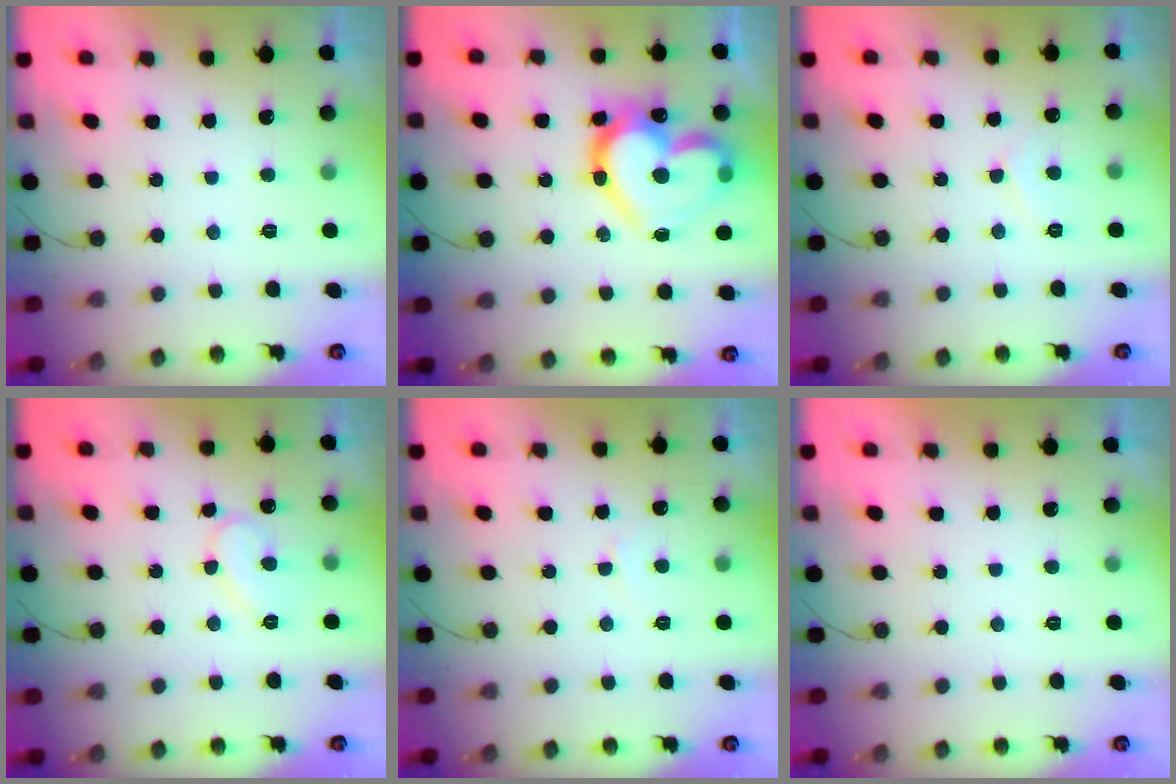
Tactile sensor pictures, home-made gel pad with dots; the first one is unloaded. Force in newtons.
{"total": 23.8, "press": 23.8, "slide": 1.8}
{"total": 4.8, "press": 4.8, "slide": 0.4}
{"total": 9.1, "press": 9.1, "slide": 0.8}
{"total": 3.0, "press": 3.0, "slide": 0.3}
{"total": 1.8, "press": 1.7, "slide": 0.1}